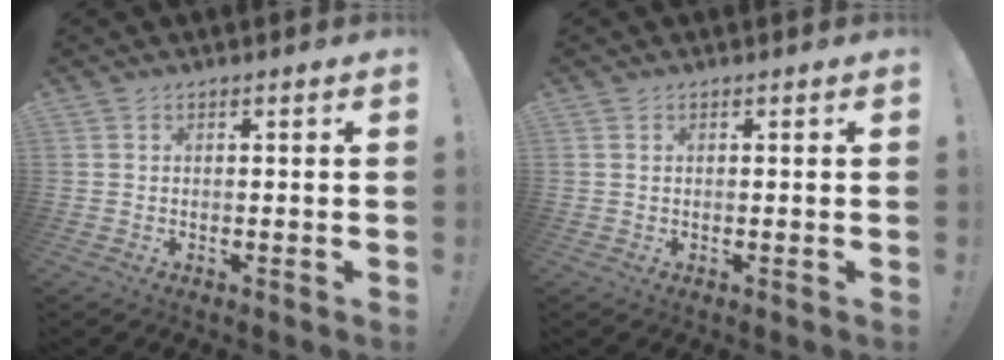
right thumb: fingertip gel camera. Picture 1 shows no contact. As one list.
[{"total": 0.6, "force": [0.3, 0.4, 0.3], "torque": [-0.008, 0.002, 0.006]}]